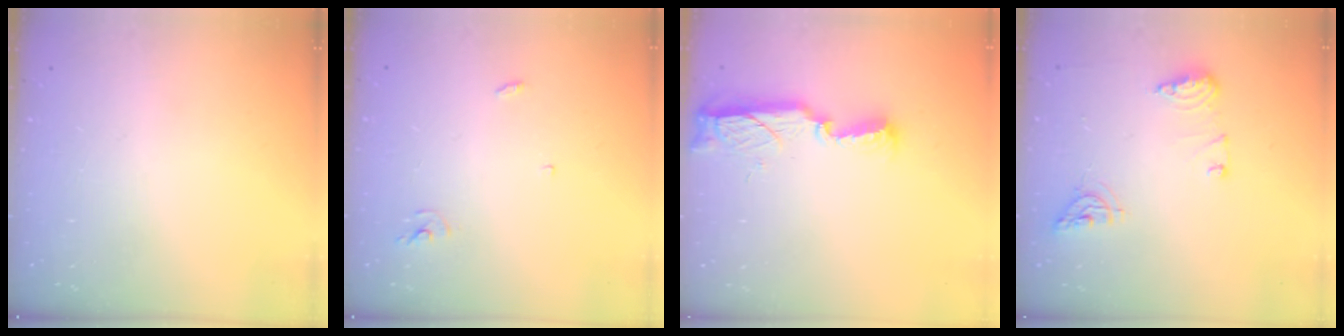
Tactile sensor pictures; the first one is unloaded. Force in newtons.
{"total": 3.0, "press": 3.0, "slide": 0.2}
{"total": 11.7, "press": 10.4, "slide": 5.3}
{"total": 8.6, "press": 8.4, "slide": 1.4}